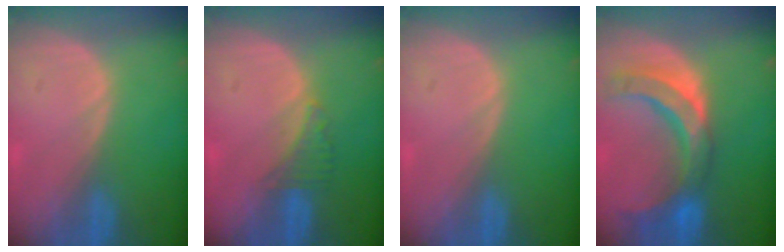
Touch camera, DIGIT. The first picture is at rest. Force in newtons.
{"total": 2.7, "press": 2.6, "slide": 0.7}
{"total": 0.0}
{"total": 10.4, "press": 9.3, "slide": 4.7}